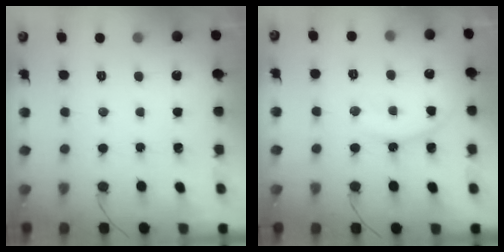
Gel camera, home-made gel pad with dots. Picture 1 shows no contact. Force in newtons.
{"total": 14.1, "press": 14.1, "slide": 1.1}